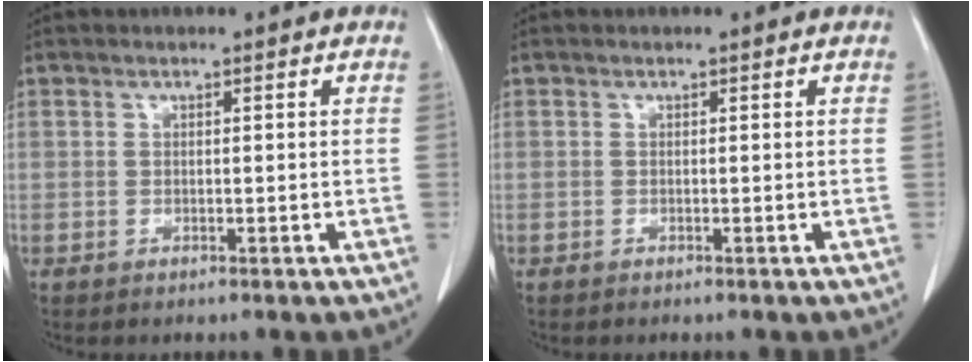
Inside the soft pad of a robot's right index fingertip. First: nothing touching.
{"total": 0.0}